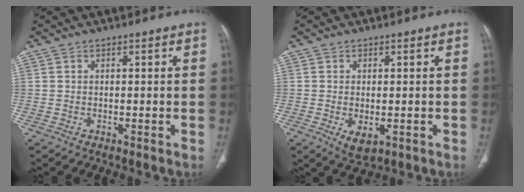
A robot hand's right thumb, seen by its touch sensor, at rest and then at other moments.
{"total": 3.8, "force": [-1.2, 1.9, 3.1], "torque": [-0.052, -0.010, -0.009]}